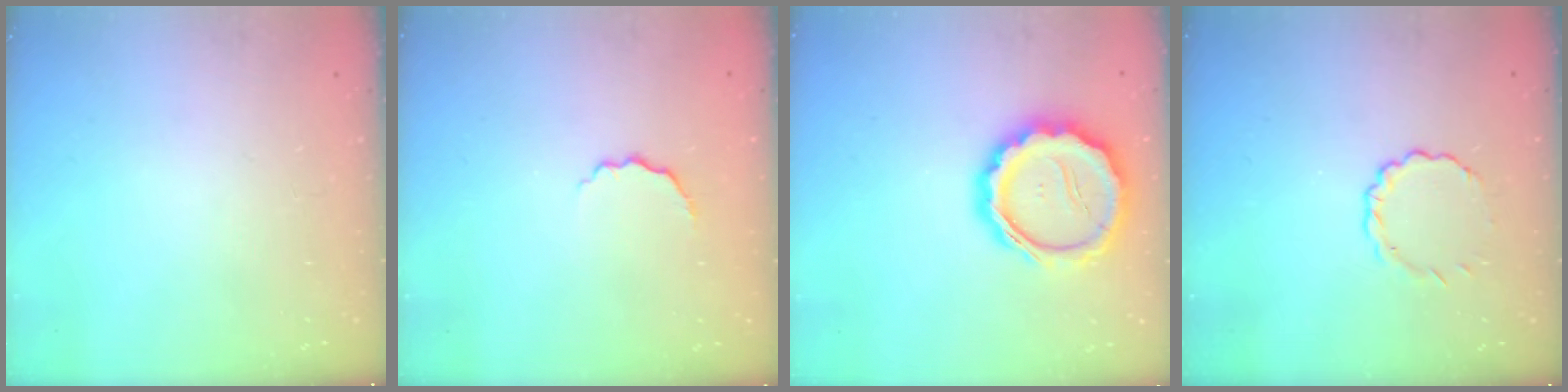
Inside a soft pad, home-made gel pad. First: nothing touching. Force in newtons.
{"total": 5.4, "press": 5.3, "slide": 1.0}
{"total": 16.3, "press": 15.9, "slide": 3.5}
{"total": 2.8, "press": 2.7, "slide": 0.9}